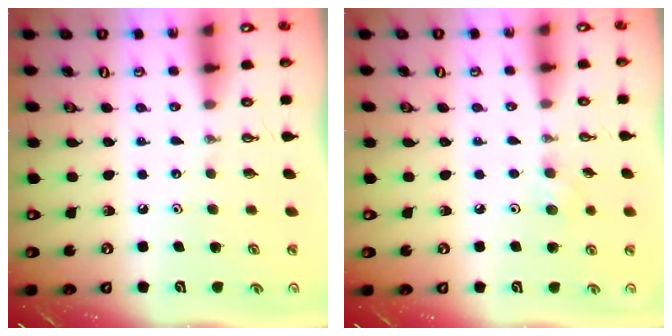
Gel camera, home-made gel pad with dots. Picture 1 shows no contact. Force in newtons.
{"total": 6.7, "press": 4.3, "slide": 5.1}